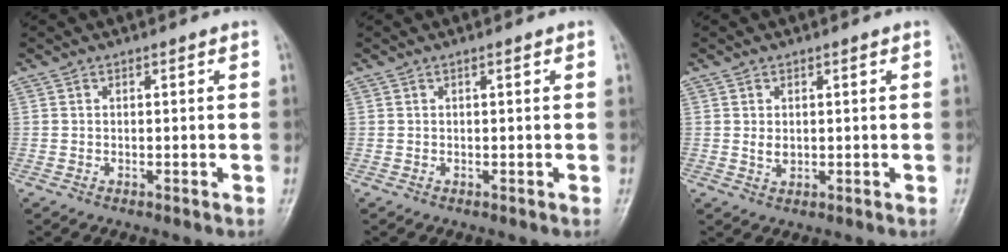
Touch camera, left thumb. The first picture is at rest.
{"total": 0.0}
{"total": 2.0, "force": [0.4, 1.5, 1.3], "torque": [-0.018, -0.005, 0.011]}